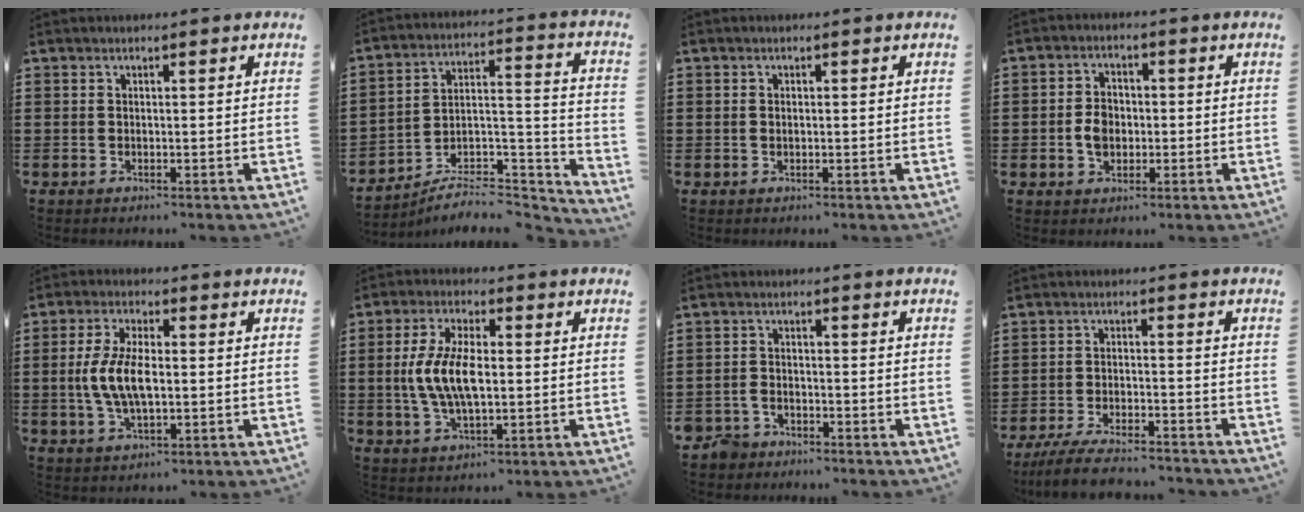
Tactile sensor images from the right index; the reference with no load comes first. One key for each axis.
{"total": 5.9, "fx": -5.2, "fy": 2.0, "fz": 1.9, "tx": -0.024, "ty": 0.003, "tz": -0.100}
{"total": 0.6, "fx": 0.0, "fy": 0.3, "fz": 0.5, "tx": -0.011, "ty": 0.001, "tz": 0.000}
{"total": 4.3, "fx": -0.6, "fy": 3.1, "fz": 2.9, "tx": -0.058, "ty": 0.000, "tz": -0.016}
{"total": 7.5, "fx": -0.5, "fy": 3.2, "fz": 6.7, "tx": -0.156, "ty": -0.005, "tz": -0.017}
{"total": 8.7, "fx": -0.2, "fy": 3.8, "fz": 7.8, "tx": -0.175, "ty": -0.001, "tz": -0.011}
{"total": 3.4, "fx": -3.2, "fy": 1.2, "fz": 0.1, "tx": -0.021, "ty": 0.001, "tz": -0.072}
{"total": 5.7, "fx": -5.3, "fy": 0.3, "fz": 2.1, "tx": -0.046, "ty": -0.005, "tz": -0.102}